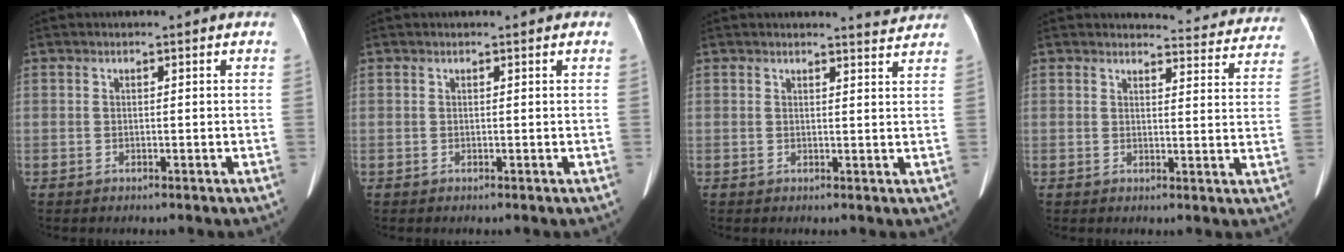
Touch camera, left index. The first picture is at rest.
{"total": 0.9, "force": [0.8, 0.3, 0.5], "torque": [-0.008, 0.006, 0.006]}
{"total": 2.5, "force": [2.5, -0.4, -0.1], "torque": [-0.007, -0.013, 0.026]}
{"total": 11.6, "force": [11.3, 2.1, 0.6], "torque": [0.025, -0.040, 0.099]}